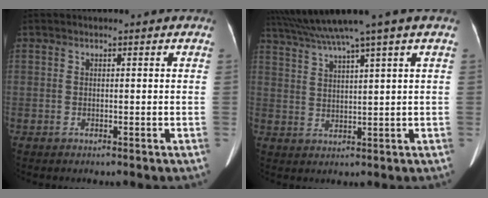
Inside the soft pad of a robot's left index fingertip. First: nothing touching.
{"total": 7.8, "force": [6.1, -1.9, 4.5], "torque": [-0.080, 0.024, 0.108]}